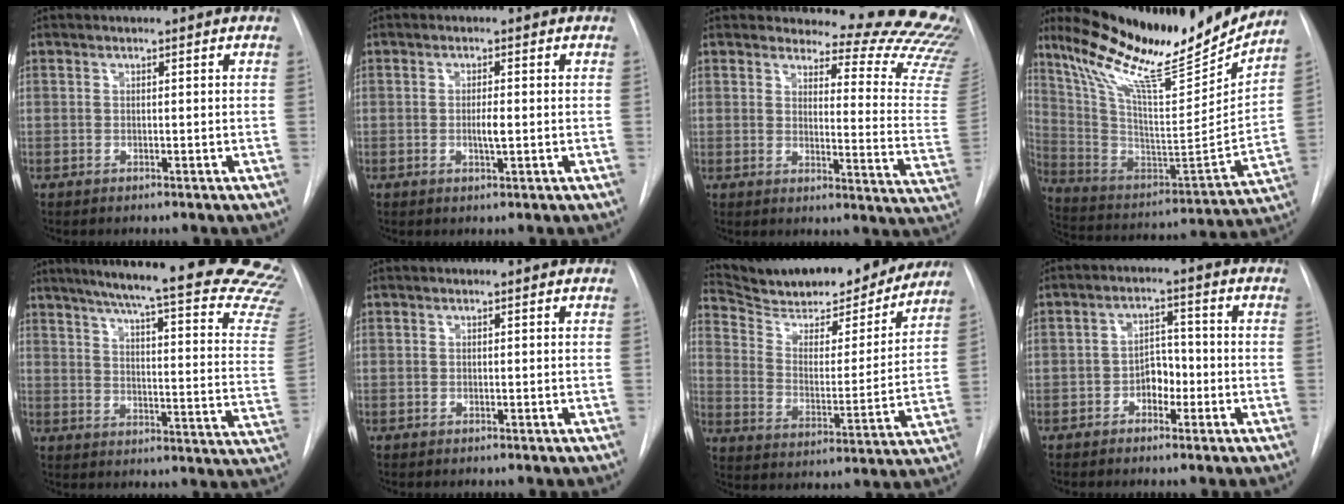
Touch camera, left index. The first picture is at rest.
{"total": 2.1, "force": [-0.7, 0.3, 2.0], "torque": [-0.038, -0.006, -0.010]}
{"total": 19.8, "force": [19.1, 2.7, 4.4], "torque": [-0.030, -0.158, 0.191]}
{"total": 24.5, "force": [20.9, 2.3, 12.6], "torque": [-0.229, -0.049, 0.338]}
{"total": 33.5, "force": [28.3, 2.9, 17.6], "torque": [-0.169, -0.108, 0.331]}
{"total": 0.0}
{"total": 22.3, "force": [20.2, 5.1, 7.8], "torque": [-0.126, -0.019, 0.292]}
{"total": 4.0, "force": [-2.1, 2.5, 2.4], "torque": [-0.034, 0.007, -0.038]}